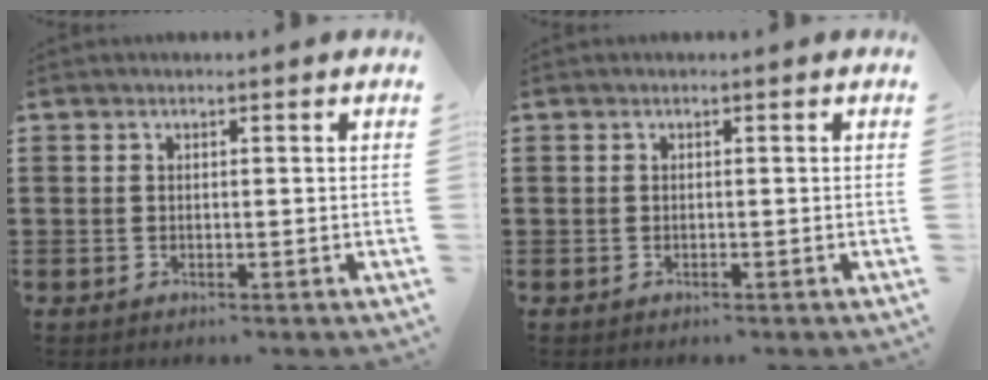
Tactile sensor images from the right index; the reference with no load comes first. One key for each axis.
{"total": 0.0}